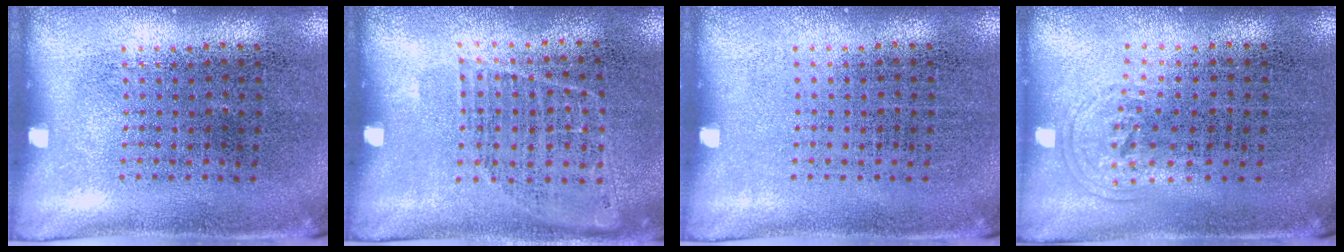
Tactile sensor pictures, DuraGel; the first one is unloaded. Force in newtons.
{"total": 0.9, "press": 0.8, "slide": 0.4}
{"total": 0.0}
{"total": 0.9, "press": 0.6, "slide": 0.6}